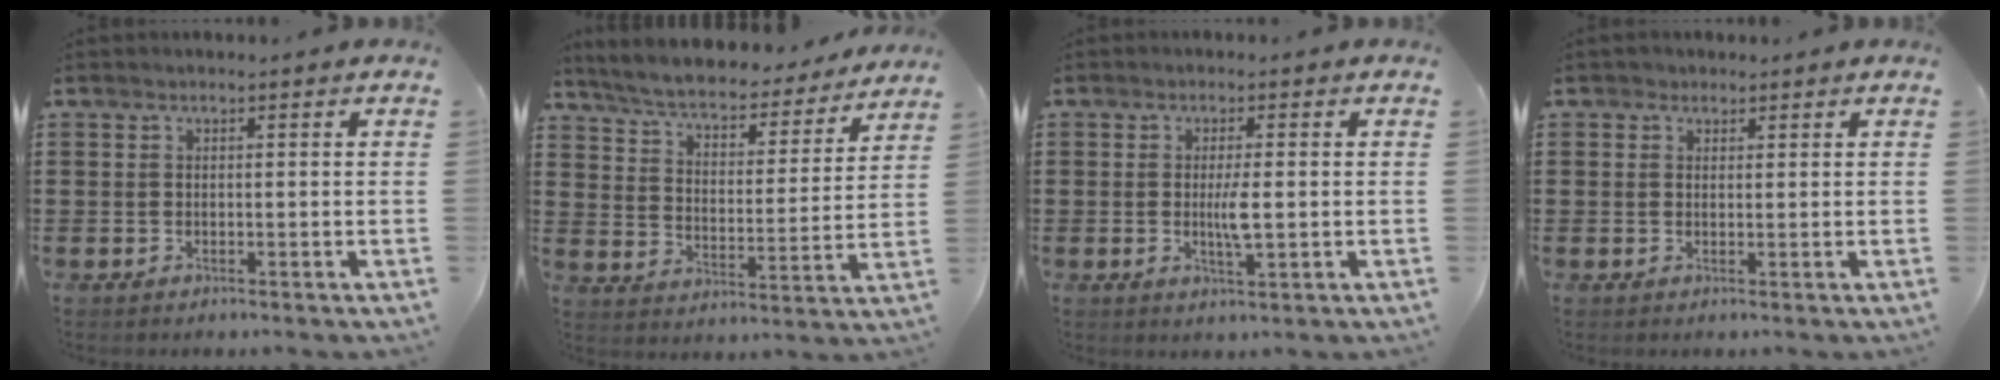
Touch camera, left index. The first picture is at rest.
{"total": 5.5, "force": [5.2, 0.5, 1.7], "torque": [-0.058, -0.038, 0.085]}
{"total": 3.4, "force": [0.0, 0.5, 3.4], "torque": [-0.069, -0.004, -0.005]}
{"total": 1.2, "force": [0.9, 0.8, 0.0], "torque": [-0.003, 0.006, 0.017]}